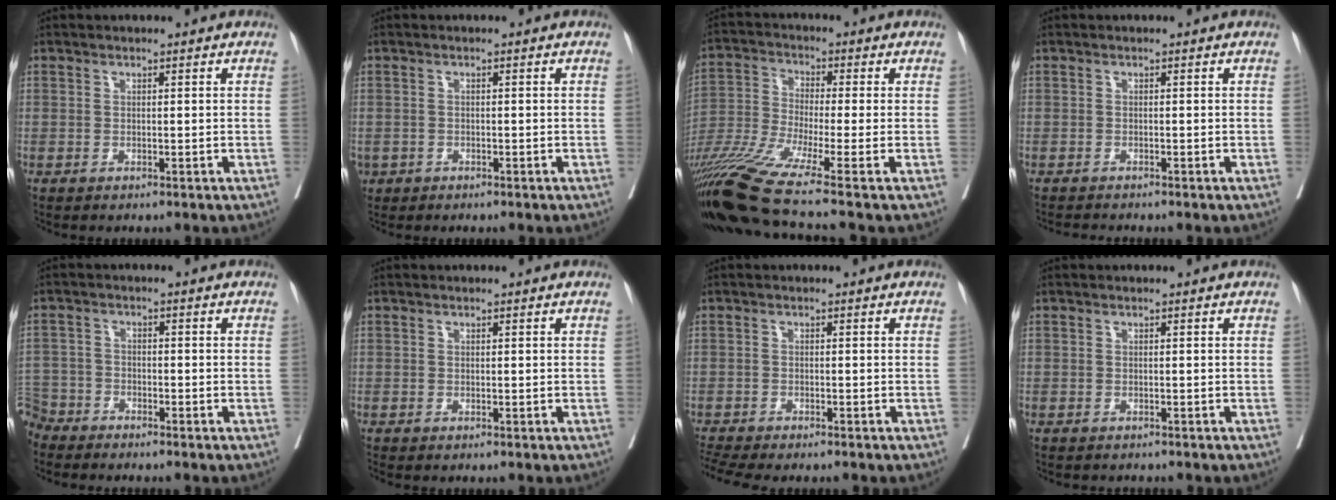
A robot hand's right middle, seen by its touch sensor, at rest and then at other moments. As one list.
[{"total": 1.9, "force": [-1.1, 1.5, 0.5], "torque": [-0.012, 0.000, -0.016]}, {"total": 12.2, "force": [-8.0, -3.0, 8.7], "torque": [-0.175, -0.039, -0.149]}, {"total": 2.0, "force": [-2.0, -0.2, 0.4], "torque": [-0.006, -0.006, -0.032]}, {"total": 5.6, "force": [-5.2, 2.1, -0.1], "torque": [0.009, 0.000, -0.106]}, {"total": 0.0}, {"total": 7.0, "force": [-6.3, 0.9, 3.1], "torque": [-0.050, -0.003, -0.099]}, {"total": 2.4, "force": [-2.2, 0.7, 0.6], "torque": [-0.011, -0.003, -0.028]}]